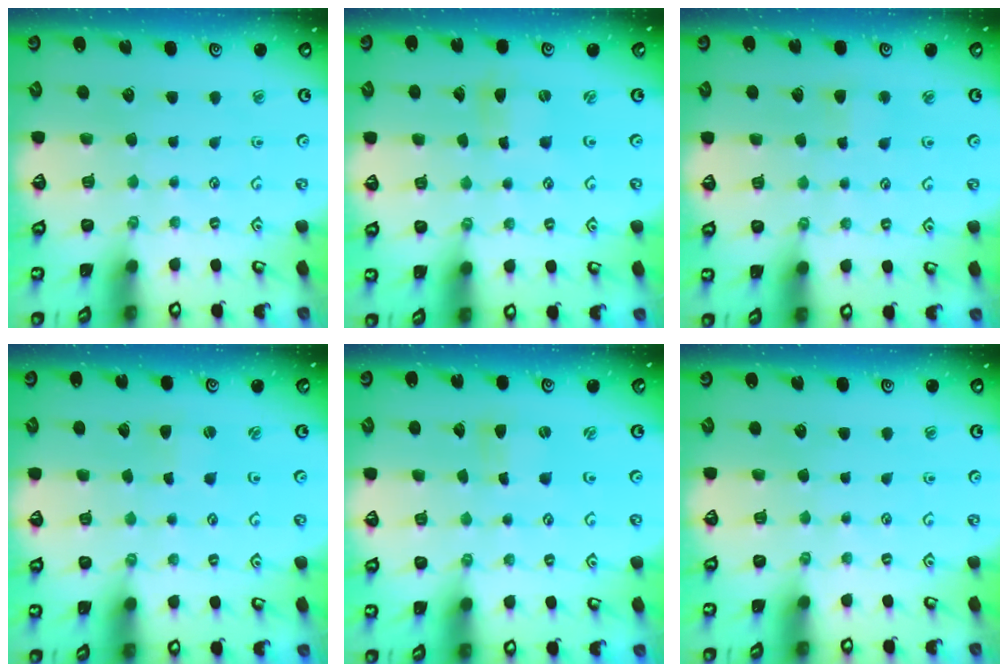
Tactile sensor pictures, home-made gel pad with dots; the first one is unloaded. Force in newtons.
{"total": 0.8, "press": 0.8, "slide": 0.1}
{"total": 3.1, "press": 3.1, "slide": 0.7}
{"total": 0.7, "press": 0.7, "slide": 0.1}
{"total": 0.0}
{"total": 0.0}